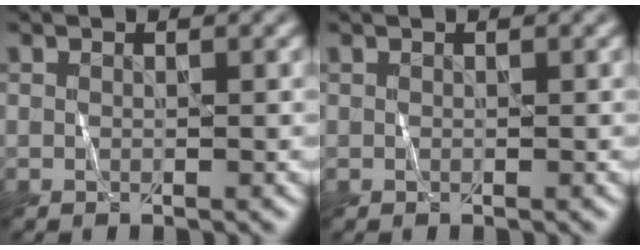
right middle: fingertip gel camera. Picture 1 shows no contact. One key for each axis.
{"total": 0.0}